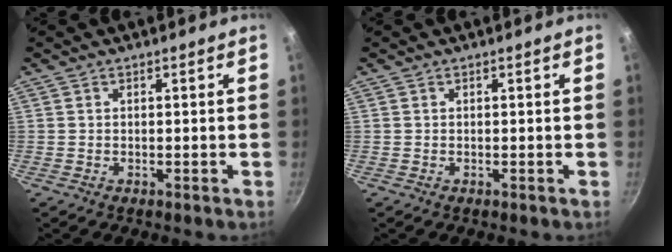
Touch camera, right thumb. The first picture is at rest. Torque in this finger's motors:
{"motor_torque": [-0.02, 0.01, 0.15, -0.01, 0.00]}